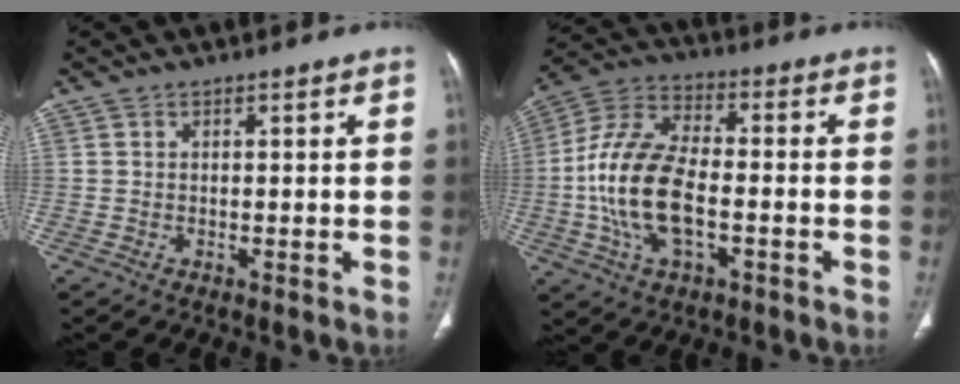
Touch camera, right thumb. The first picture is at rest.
{"total": 16.2, "force": [-3.0, 8.7, 13.3], "torque": [-0.269, 0.029, -0.057]}